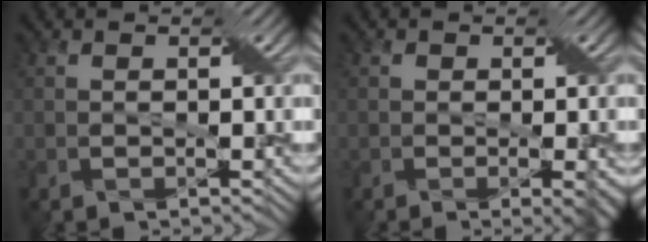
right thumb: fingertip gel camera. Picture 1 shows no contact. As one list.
[{"total": 4.0, "force": [-1.4, 1.5, 3.4], "torque": [-0.039, -0.012, -0.014]}]